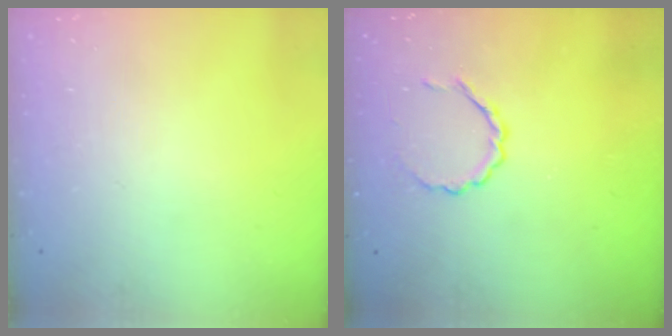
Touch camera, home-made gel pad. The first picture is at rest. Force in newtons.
{"total": 4.0, "press": 3.8, "slide": 1.3}